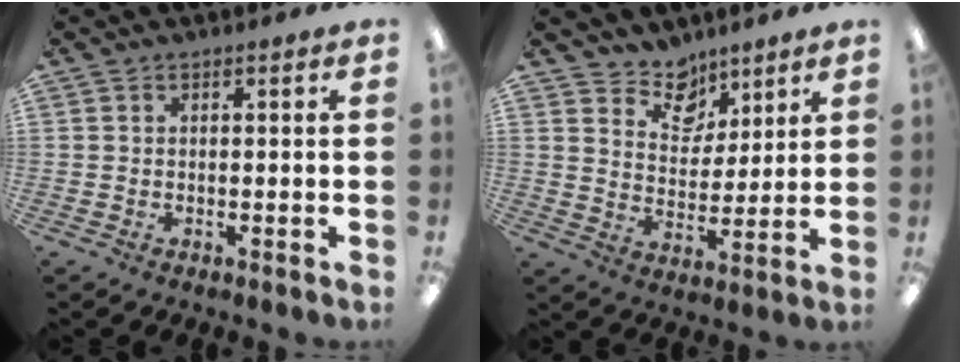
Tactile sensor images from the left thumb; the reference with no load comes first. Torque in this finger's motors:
{"motor_torque": [0.10, -0.06, 0.06, -0.19, -0.05]}